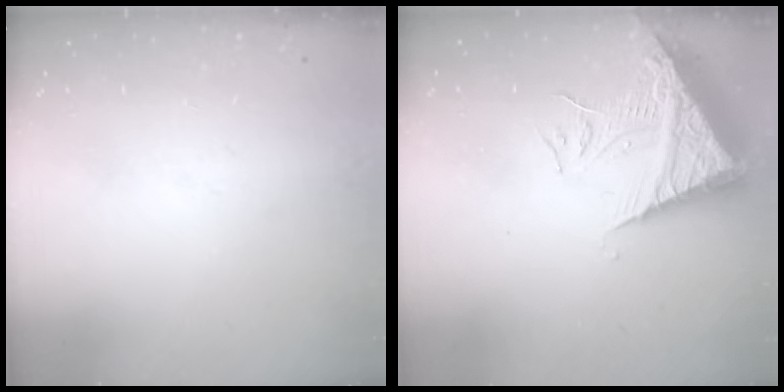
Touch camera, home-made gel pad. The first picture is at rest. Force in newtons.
{"total": 10.3, "press": 10.2, "slide": 1.1}